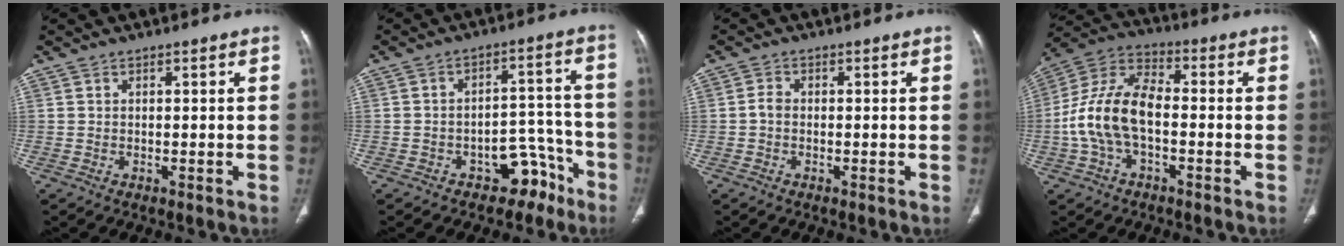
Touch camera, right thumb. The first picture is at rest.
{"total": 8.2, "force": [-5.4, 5.1, 3.4], "torque": [-0.005, 0.079, -0.079]}
{"total": 1.7, "force": [-0.4, 1.2, 1.1], "torque": [-0.017, 0.003, -0.012]}
{"total": 13.4, "force": [-2.2, 7.3, 11.0], "torque": [-0.226, 0.039, -0.047]}